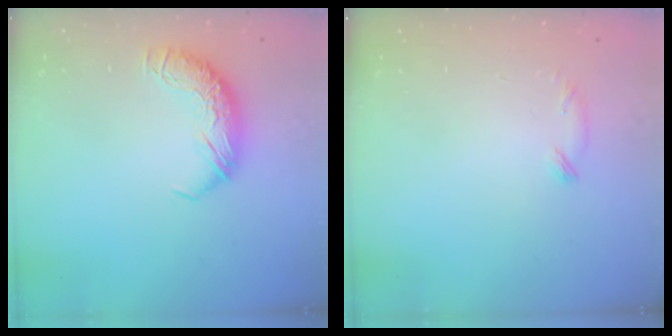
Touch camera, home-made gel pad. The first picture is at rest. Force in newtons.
{"total": 6.7, "press": 6.7, "slide": 0.9}